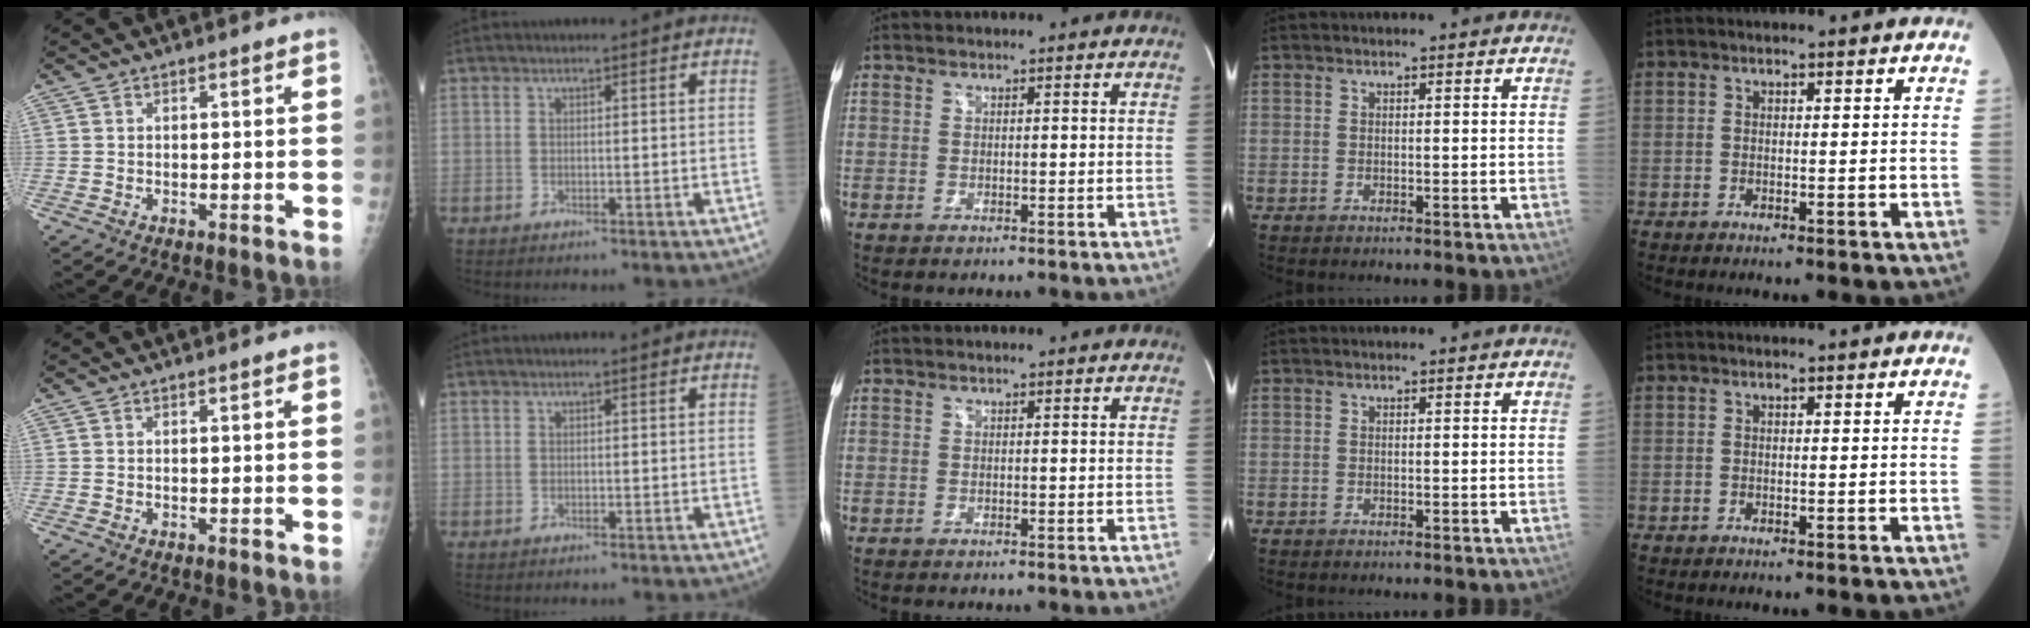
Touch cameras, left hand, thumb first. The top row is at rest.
{}